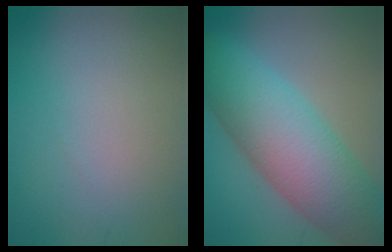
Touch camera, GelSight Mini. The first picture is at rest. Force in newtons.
{"total": 10.9, "press": 10.9, "slide": 0.3}